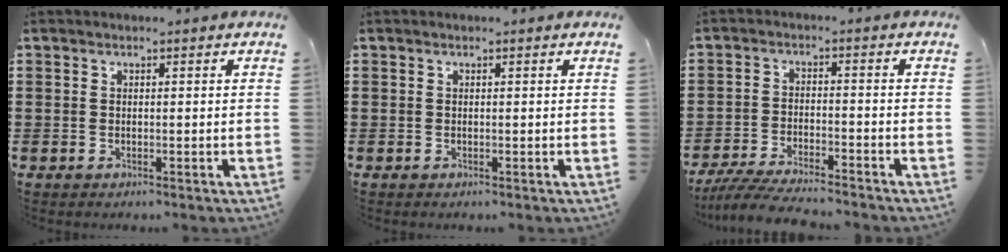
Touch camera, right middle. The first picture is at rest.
{"total": 0.0}
{"total": 5.4, "force": [-5.1, 0.3, 1.7], "torque": [-0.040, -0.007, -0.103]}